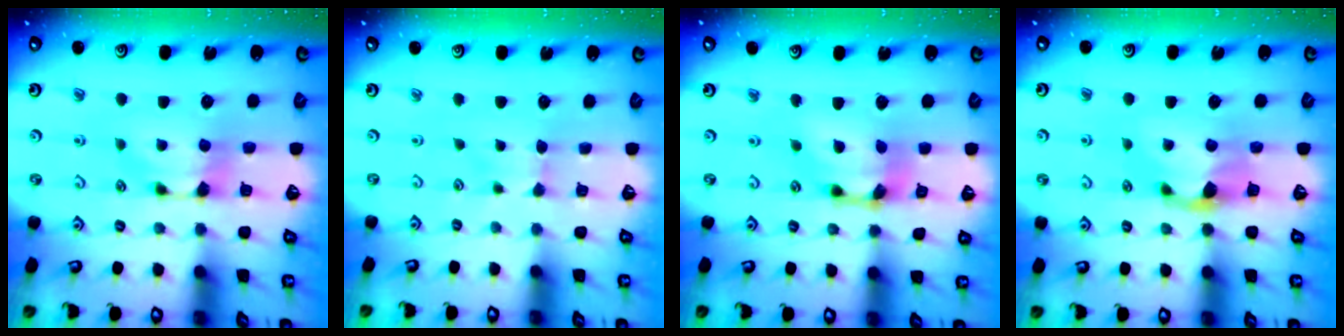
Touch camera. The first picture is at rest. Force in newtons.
{"total": 3.3, "press": 3.3, "slide": 0.4}
{"total": 5.5, "press": 5.0, "slide": 2.3}
{"total": 1.5, "press": 0.4, "slide": 1.4}